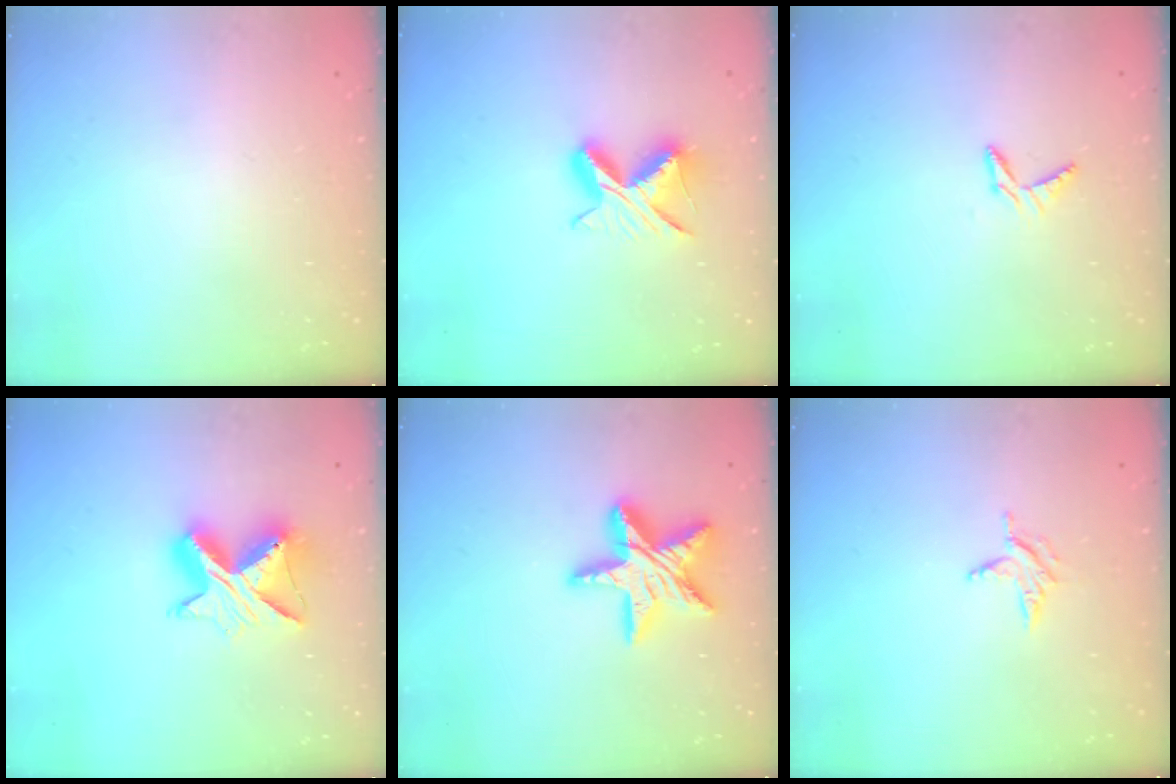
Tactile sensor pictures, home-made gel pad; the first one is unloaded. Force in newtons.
{"total": 8.6, "press": 8.5, "slide": 1.3}
{"total": 3.8, "press": 3.8, "slide": 0.3}
{"total": 11.1, "press": 11.1, "slide": 1.1}
{"total": 18.8, "press": 18.7, "slide": 1.9}
{"total": 3.9, "press": 3.9, "slide": 0.4}